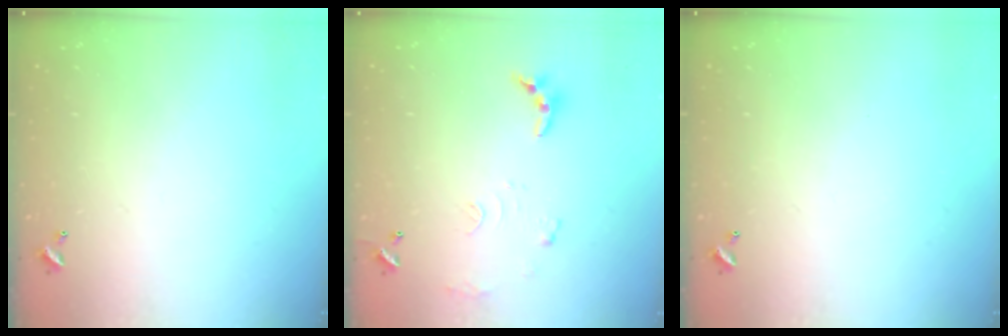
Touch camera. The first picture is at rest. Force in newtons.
{"total": 9.3, "press": 9.3, "slide": 0.6}
{"total": 0.0}